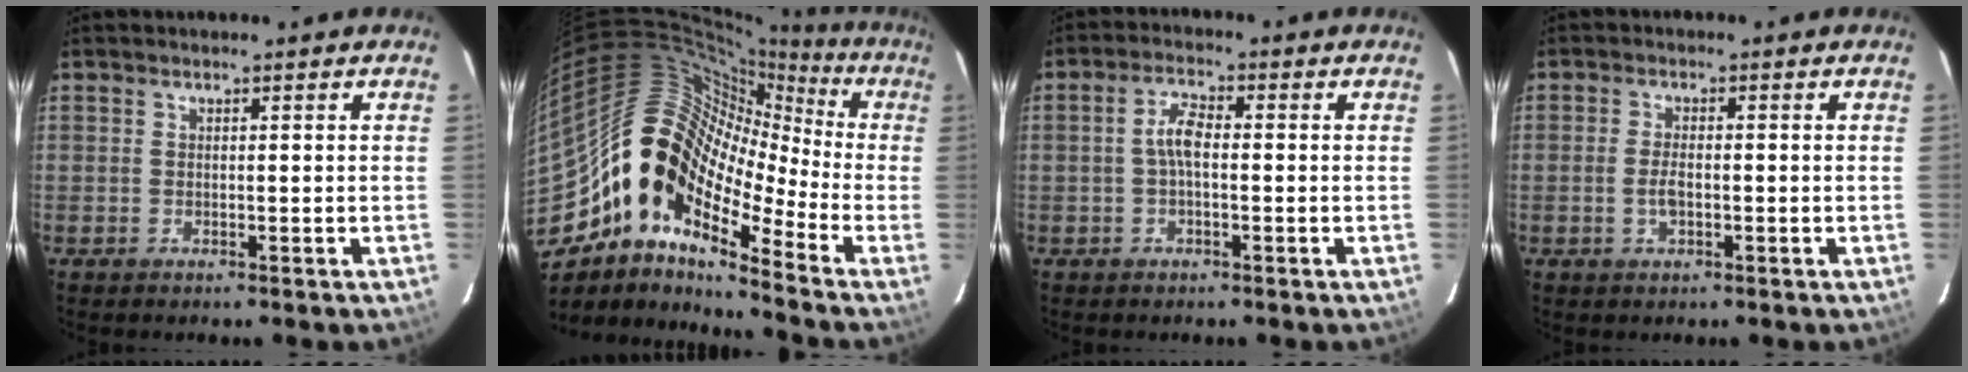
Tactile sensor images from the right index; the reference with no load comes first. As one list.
[{"total": 16.2, "force": [-7.8, 9.0, 11.0], "torque": [-0.173, 0.010, -0.172]}, {"total": 3.9, "force": [-0.4, 1.5, 3.6], "torque": [-0.075, 0.013, -0.008]}, {"total": 2.9, "force": [-0.7, 1.3, 2.4], "torque": [-0.049, 0.002, -0.012]}]